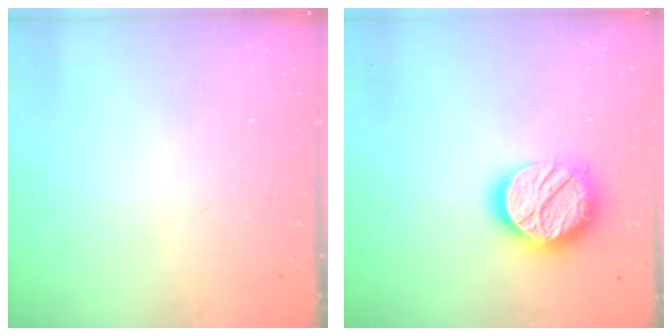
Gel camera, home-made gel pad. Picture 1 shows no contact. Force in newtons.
{"total": 18.2, "press": 18.2, "slide": 1.1}